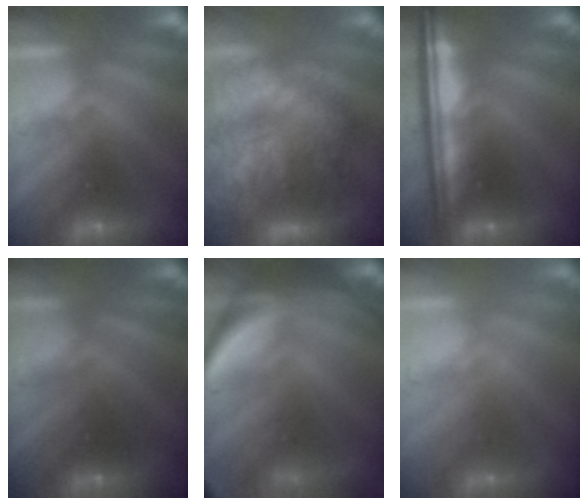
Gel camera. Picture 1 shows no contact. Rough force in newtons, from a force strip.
{"total": 7.9}
{"total": 7.7}
{"total": 2.0}
{"total": 7.9}
{"total": 2.2}